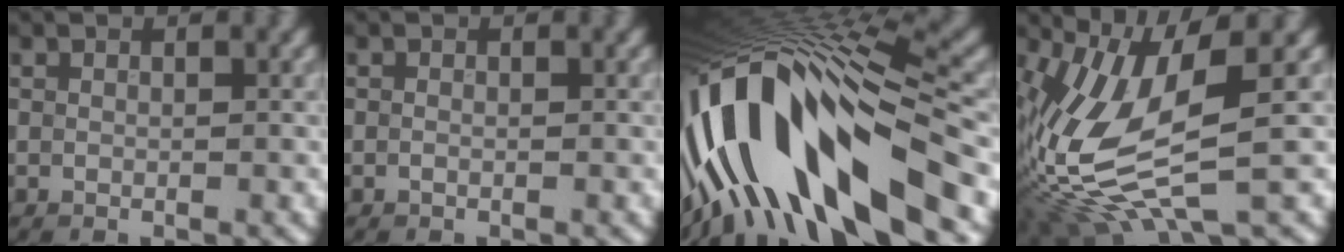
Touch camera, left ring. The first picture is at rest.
{"total": 0.0}
{"total": 16.2, "force": [-3.8, 5.3, 14.8], "torque": [-0.266, 0.018, -0.060]}
{"total": 11.5, "force": [-1.9, 4.5, 10.5], "torque": [-0.234, -0.008, -0.037]}